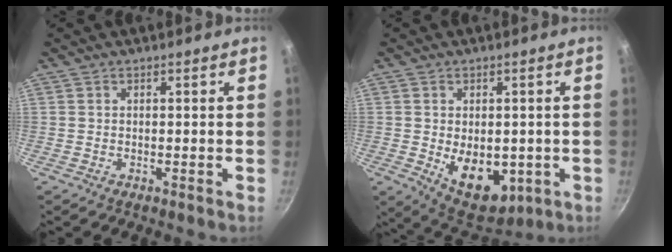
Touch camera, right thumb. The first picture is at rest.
{"total": 11.7, "force": [-1.9, 7.5, 8.8], "torque": [-0.093, -0.017, -0.006]}